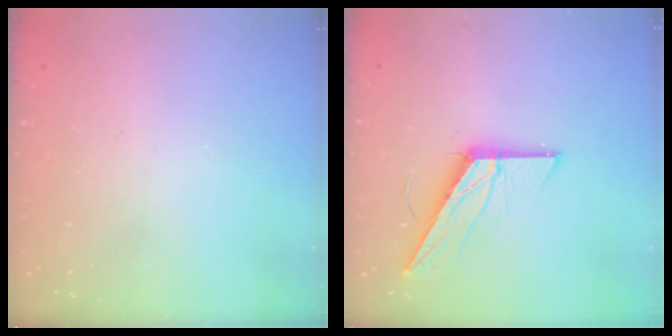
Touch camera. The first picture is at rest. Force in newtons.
{"total": 12.7, "press": 12.7, "slide": 0.6}